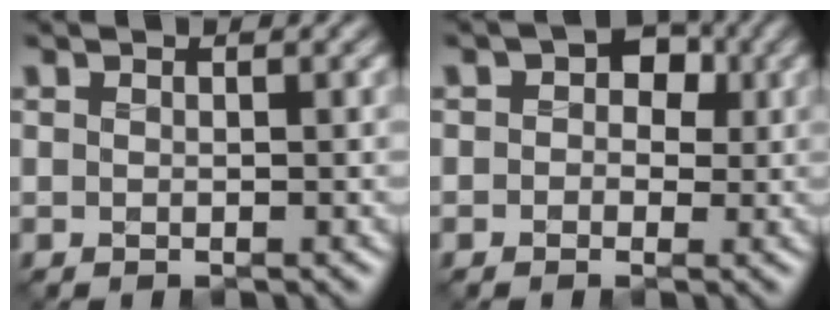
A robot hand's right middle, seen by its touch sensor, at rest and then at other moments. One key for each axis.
{"total": 4.1, "fx": 0.8, "fy": 3.1, "fz": 2.5, "tx": -0.019, "ty": 0.014, "tz": -0.021}